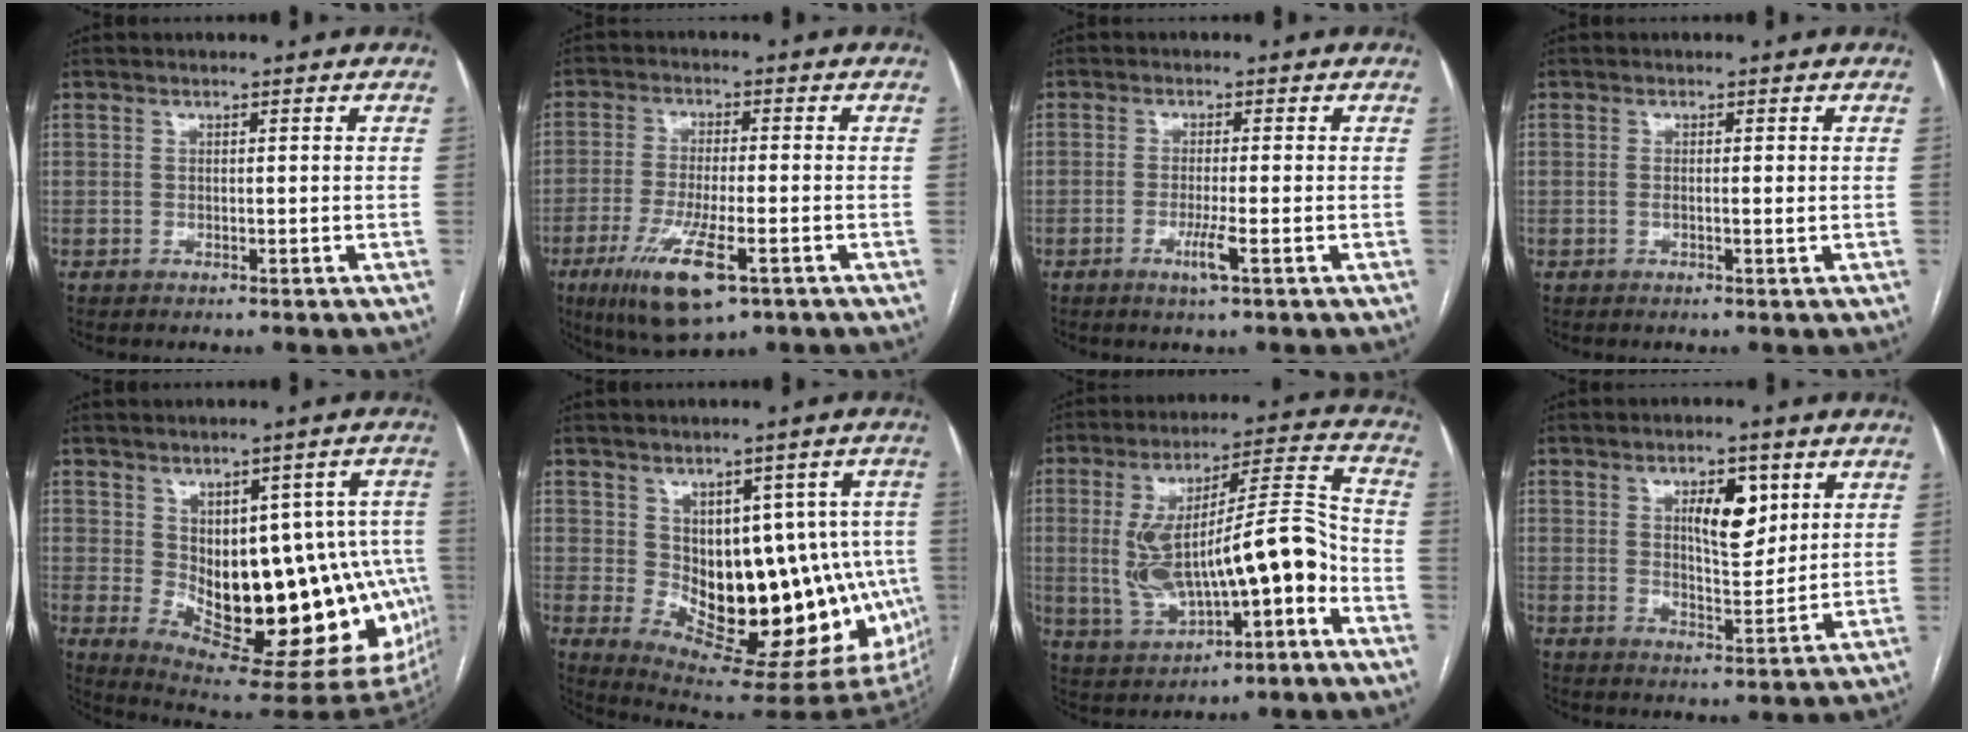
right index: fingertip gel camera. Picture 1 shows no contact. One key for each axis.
{"total": 11.3, "fx": -5.4, "fy": 2.5, "fz": 9.5, "tx": -0.181, "ty": -0.028, "tz": -0.087}
{"total": 3.2, "fx": -1.3, "fy": -0.3, "fz": 2.9, "tx": -0.057, "ty": -0.009, "tz": -0.025}
{"total": 1.2, "fx": 0.0, "fy": 0.1, "fz": 1.2, "tx": -0.026, "ty": -0.001, "tz": 0.000}
{"total": 21.8, "fx": -2.9, "fy": 9.4, "fz": 19.5, "tx": -0.179, "ty": 0.013, "tz": -0.010}
{"total": 19.6, "fx": -2.1, "fy": 9.1, "fz": 17.2, "tx": -0.163, "ty": 0.017, "tz": 0.003}
{"total": 17.2, "fx": -3.4, "fy": 4.5, "fz": 16.2, "tx": -0.293, "ty": 0.028, "tz": -0.039}
{"total": 7.4, "fx": 3.0, "fy": 2.8, "fz": 6.2, "tx": -0.100, "ty": 0.000, "tz": 0.052}